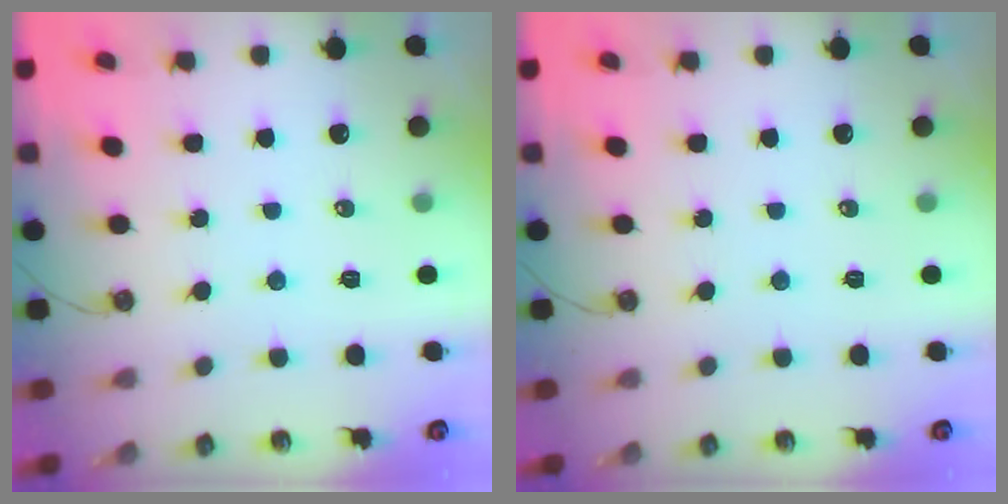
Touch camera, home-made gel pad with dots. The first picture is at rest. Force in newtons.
{"total": 0.0}